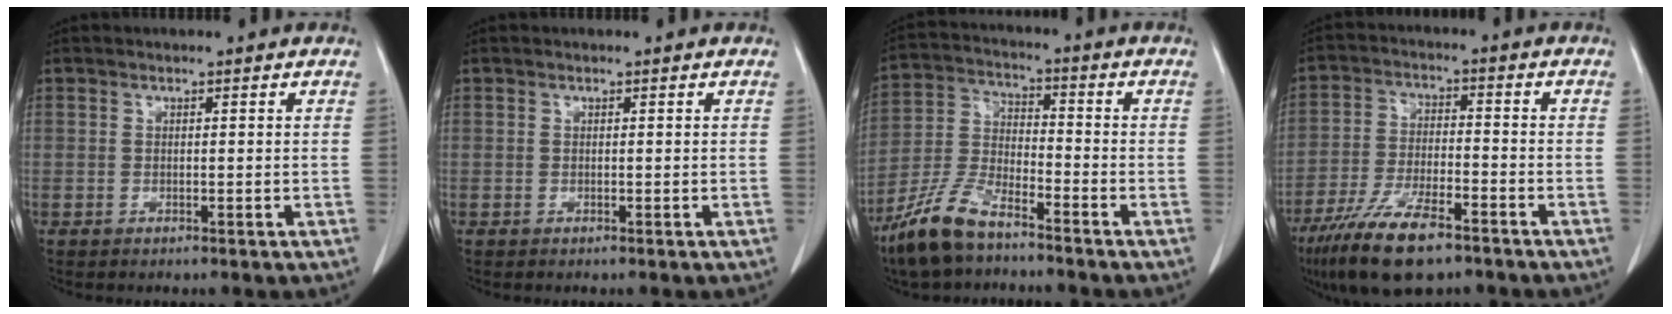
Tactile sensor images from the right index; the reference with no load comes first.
{"total": 0.0}
{"total": 10.4, "force": [-7.9, 3.0, 6.1], "torque": [-0.136, -0.012, -0.160]}
{"total": 12.5, "force": [-8.6, 3.3, 8.5], "torque": [-0.160, -0.019, -0.153]}